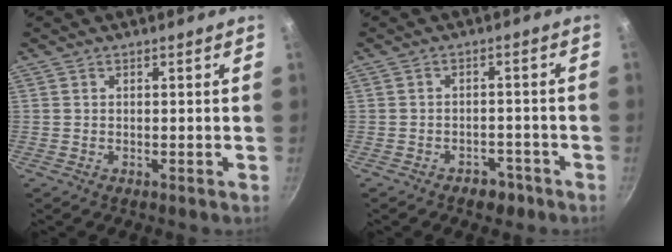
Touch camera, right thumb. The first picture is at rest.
{"total": 3.7, "force": [-2.5, 2.4, 1.3], "torque": [0.000, 0.027, -0.023]}